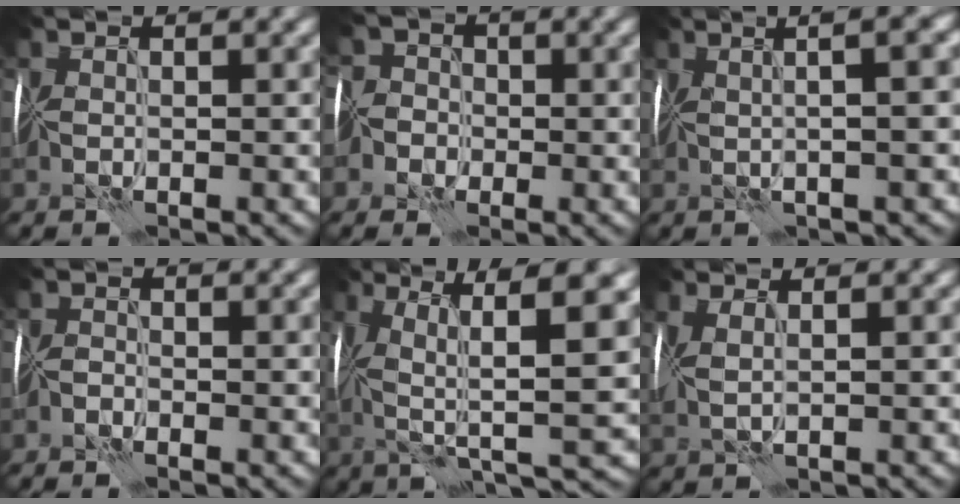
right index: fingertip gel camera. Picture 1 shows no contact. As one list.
[{"total": 4.8, "force": [-1.9, 4.1, 1.3], "torque": [-0.004, 0.011, -0.071]}, {"total": 8.3, "force": [2.6, 3.0, 7.3], "torque": [-0.059, 0.048, 0.009]}, {"total": 0.8, "force": [-0.8, 0.0, 0.0], "torque": [-0.001, 0.003, -0.020]}, {"total": 9.5, "force": [1.3, 2.1, 9.2], "torque": [-0.169, 0.006, 0.023]}, {"total": 2.4, "force": [1.1, 0.7, 2.0], "torque": [-0.039, 0.013, 0.024]}]